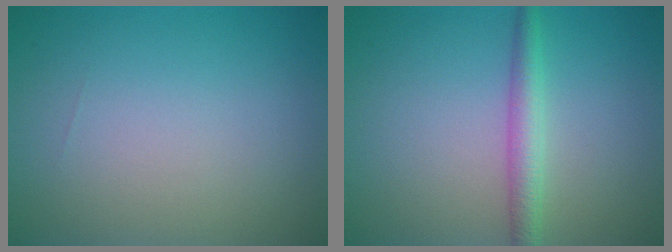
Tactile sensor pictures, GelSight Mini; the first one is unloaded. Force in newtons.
{"total": 2.6, "press": 2.6, "slide": 0.1}